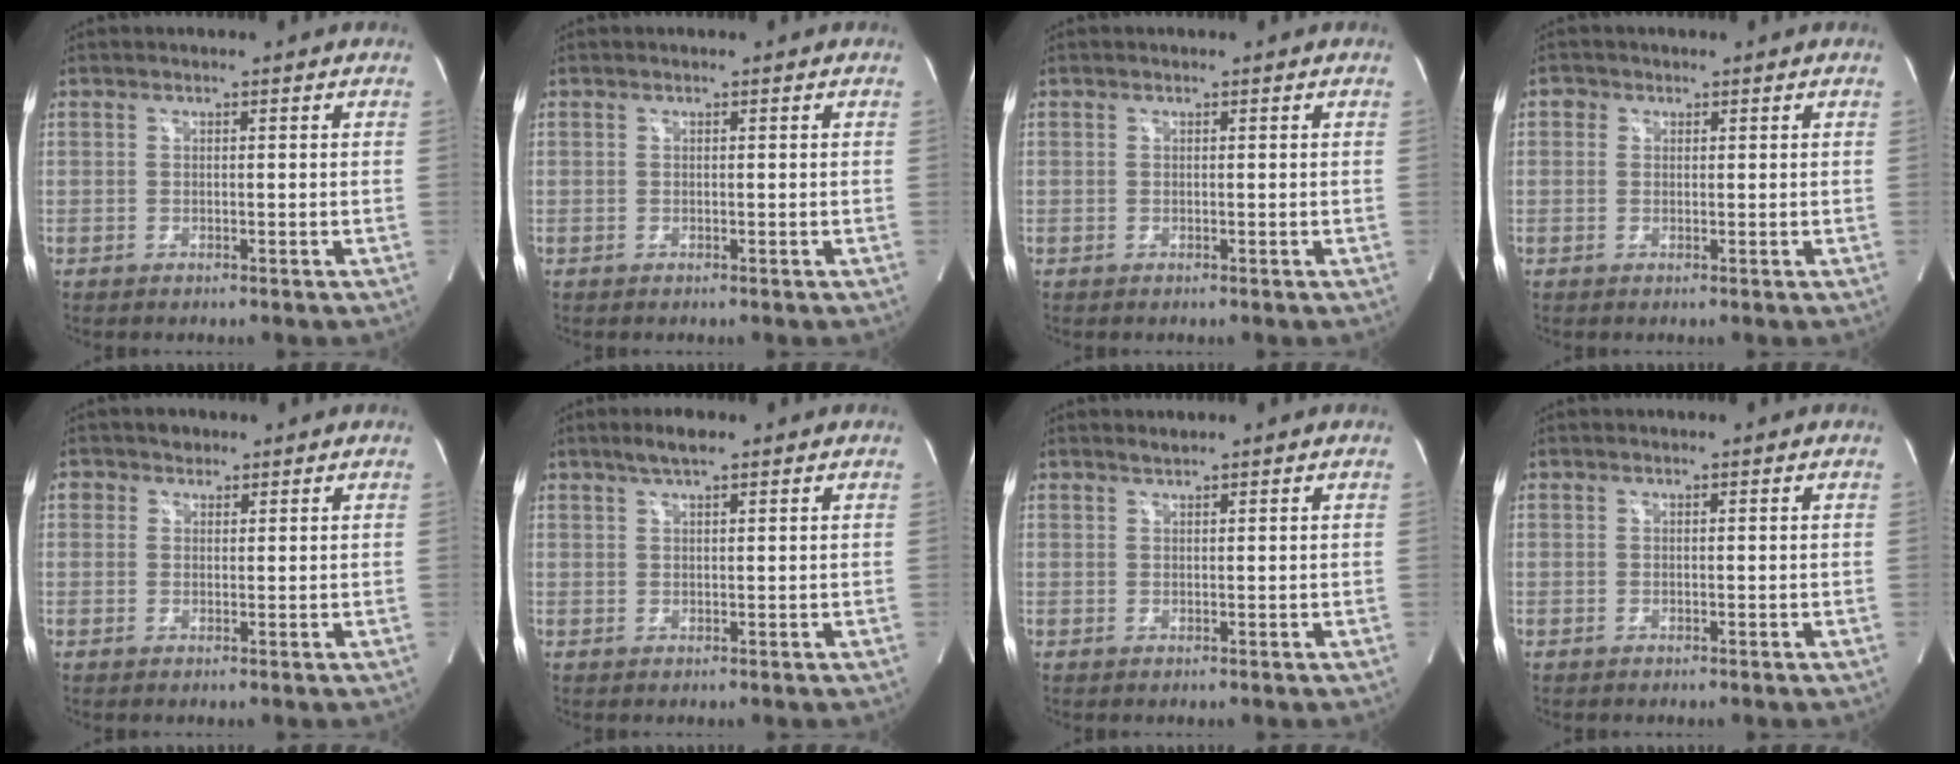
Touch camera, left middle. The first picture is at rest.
{"total": 0.0}
{"total": 0.0}
{"total": 1.3, "force": [0.5, 1.2, 0.3], "torque": [0.002, 0.005, 0.005]}
{"total": 1.9, "force": [1.1, 1.6, 0.2], "torque": [0.002, 0.004, 0.012]}
{"total": 3.1, "force": [2.2, 0.5, 2.1], "torque": [-0.046, 0.009, 0.042]}
{"total": 0.7, "force": [0.7, -0.1, 0.0], "torque": [-0.006, 0.002, 0.015]}
{"total": 0.0}